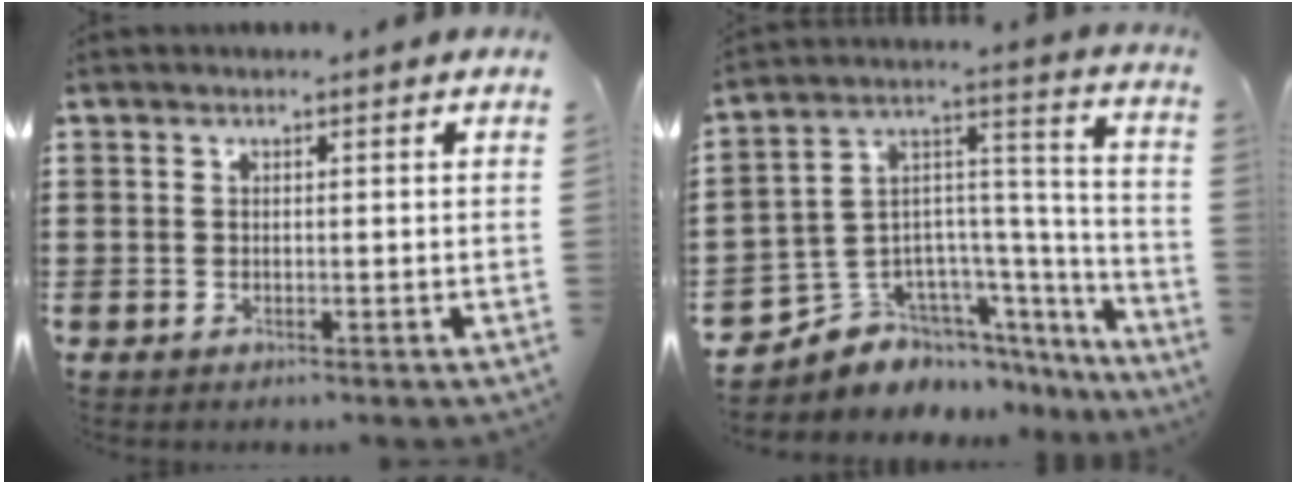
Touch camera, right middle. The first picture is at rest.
{"total": 6.6, "force": [-4.9, 4.3, 0.3], "torque": [-0.025, -0.010, -0.093]}